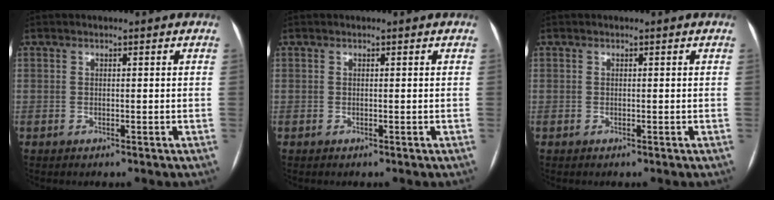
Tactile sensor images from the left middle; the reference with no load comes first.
{"total": 0.0}
{"total": 0.0}